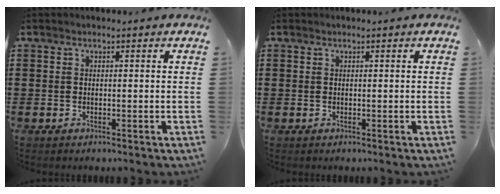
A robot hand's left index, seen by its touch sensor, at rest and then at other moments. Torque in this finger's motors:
{"motor_torque": [-0.04, 0.00, 0.00, 0.01]}